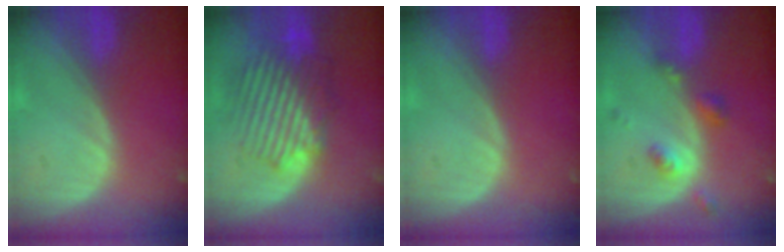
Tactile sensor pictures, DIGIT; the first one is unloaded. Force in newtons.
{"total": 9.9, "press": 9.1, "slide": 3.9}
{"total": 0.0}
{"total": 4.5, "press": 4.0, "slide": 1.9}